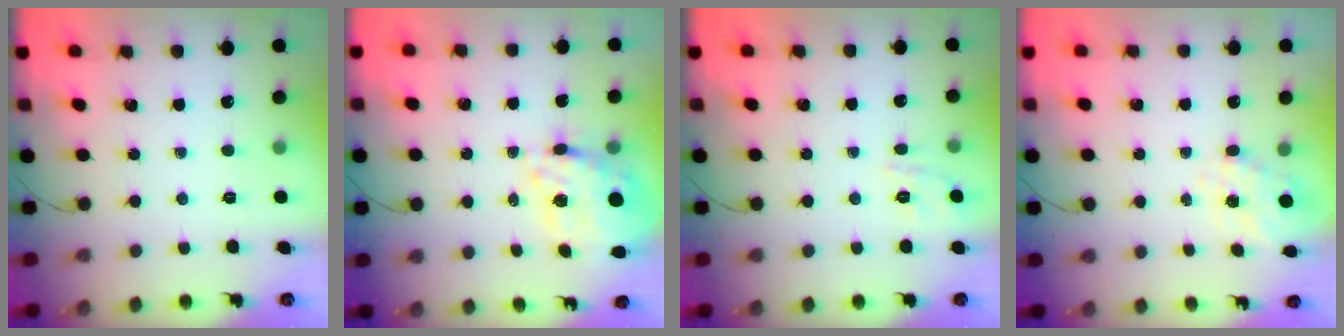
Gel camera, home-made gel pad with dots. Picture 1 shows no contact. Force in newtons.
{"total": 13.3, "press": 12.6, "slide": 4.0}
{"total": 1.9, "press": 0.3, "slide": 1.8}
{"total": 6.2, "press": 6.2, "slide": 0.8}